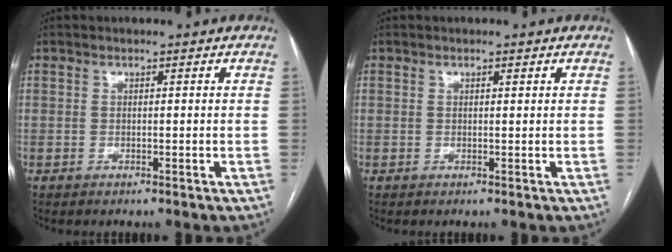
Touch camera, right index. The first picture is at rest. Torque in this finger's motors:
{"motor_torque": [0.06, 0.07, -0.03, 0.00]}